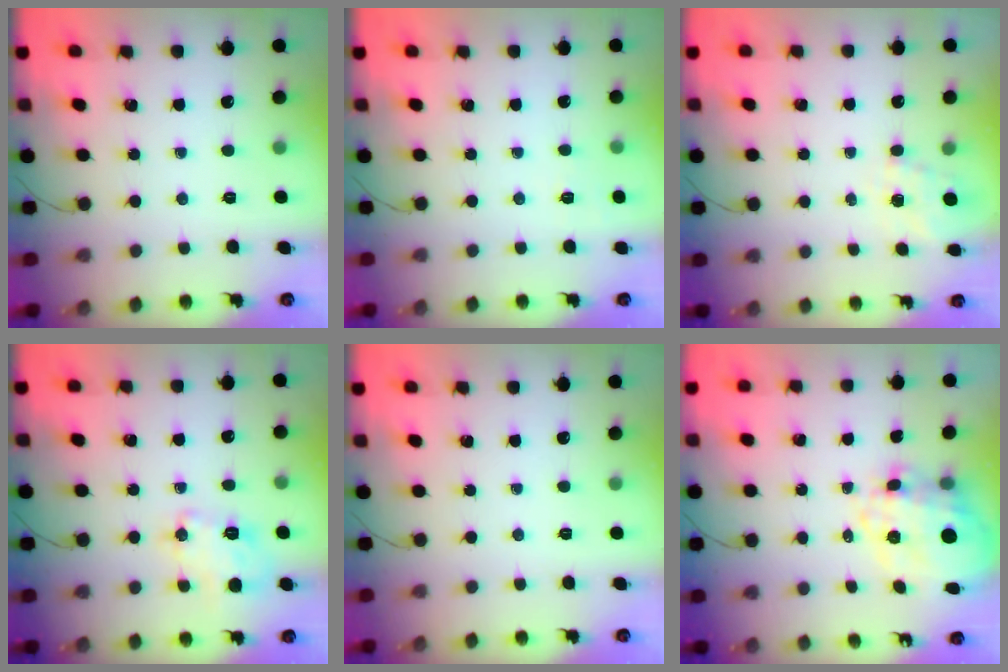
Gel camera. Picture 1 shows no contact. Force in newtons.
{"total": 2.7, "press": 2.1, "slide": 1.7}
{"total": 6.7, "press": 6.5, "slide": 1.4}
{"total": 8.7, "press": 8.7, "slide": 1.0}
{"total": 0.0}
{"total": 14.6, "press": 14.3, "slide": 3.1}